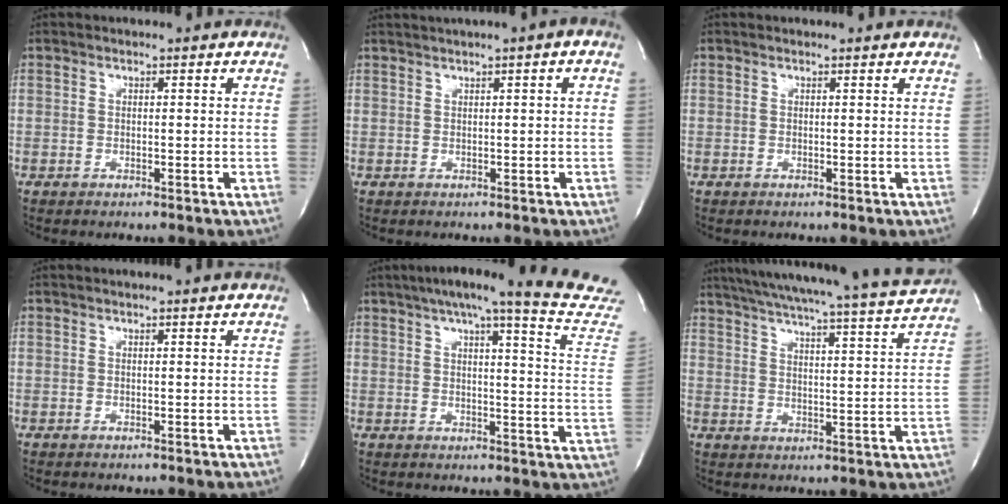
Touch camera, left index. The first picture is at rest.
{"total": 2.5, "force": [0.8, -0.2, 2.3], "torque": [-0.045, 0.006, 0.016]}
{"total": 0.8, "force": [0.8, 0.2, 0.1], "torque": [-0.013, 0.005, 0.001]}
{"total": 1.3, "force": [1.2, -0.4, 0.4], "torque": [-0.009, -0.001, 0.010]}
{"total": 22.1, "force": [19.4, -0.6, 10.6], "torque": [-0.144, -0.066, 0.220]}
{"total": 21.3, "force": [19.5, -0.8, 8.7], "torque": [-0.143, -0.037, 0.257]}